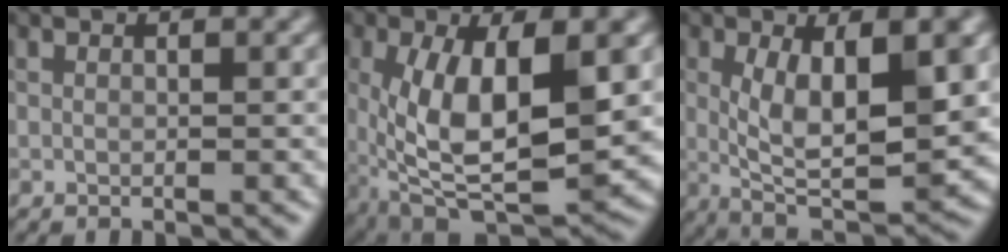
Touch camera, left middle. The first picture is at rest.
{"total": 9.9, "force": [-1.1, 3.8, 9.1], "torque": [-0.183, -0.033, 0.012]}
{"total": 7.5, "force": [-0.5, 2.1, 7.2], "torque": [-0.138, -0.032, 0.023]}